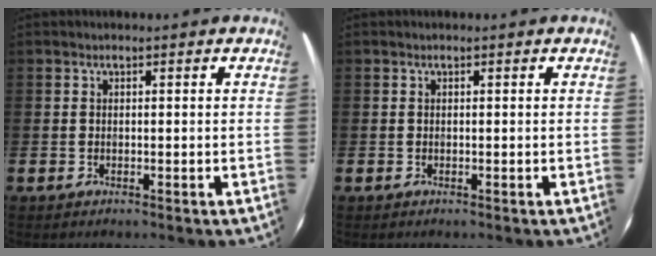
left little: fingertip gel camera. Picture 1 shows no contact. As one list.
[{"total": 0.0}]